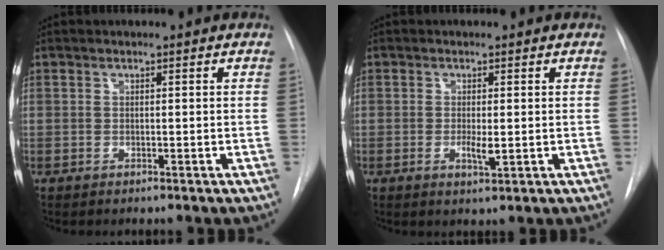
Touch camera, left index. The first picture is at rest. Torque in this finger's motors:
{"motor_torque": [0.52, 0.11, 0.06, 0.02]}